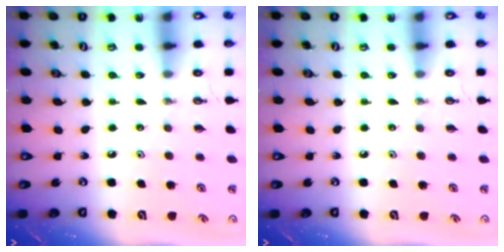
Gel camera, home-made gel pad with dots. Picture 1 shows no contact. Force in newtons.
{"total": 0.0}